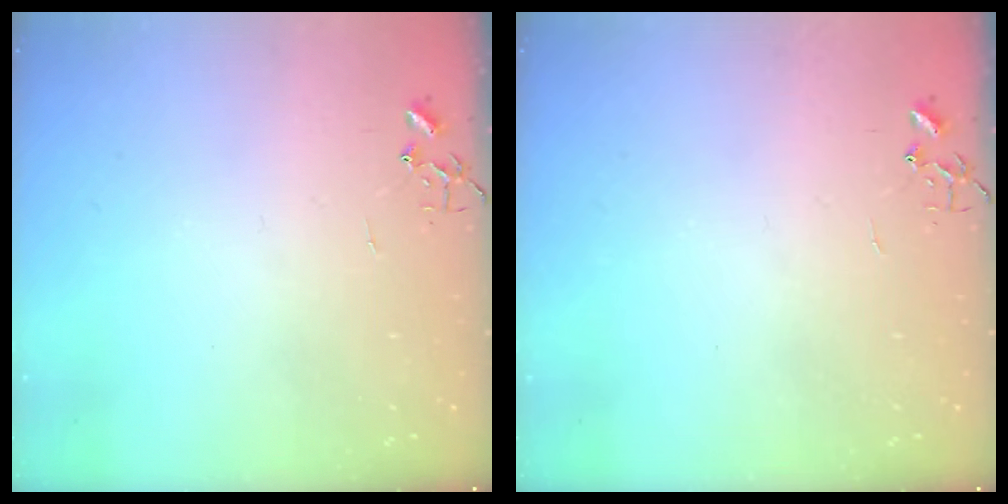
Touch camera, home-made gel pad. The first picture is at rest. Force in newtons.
{"total": 0.0}